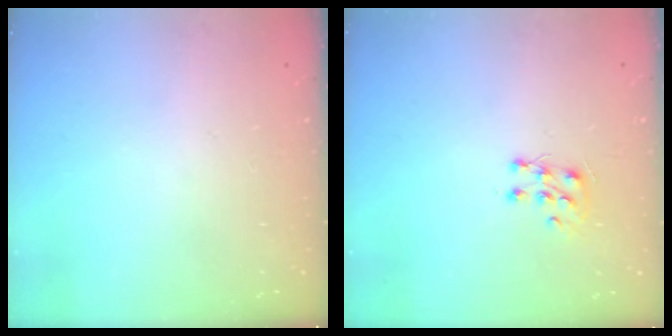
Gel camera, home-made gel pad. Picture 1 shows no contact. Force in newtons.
{"total": 6.8, "press": 6.7, "slide": 0.6}